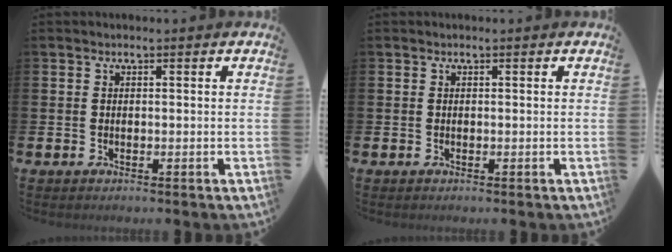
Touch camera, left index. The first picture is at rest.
{"total": 0.0}